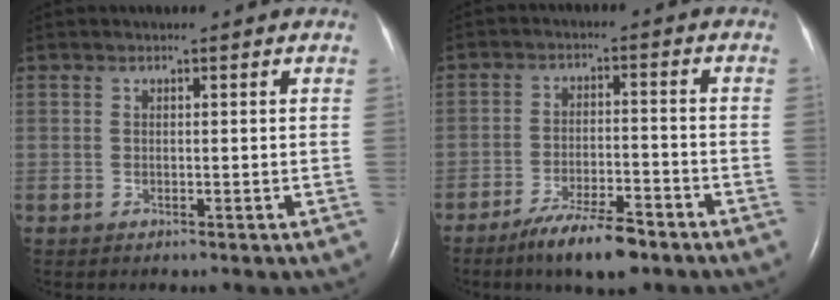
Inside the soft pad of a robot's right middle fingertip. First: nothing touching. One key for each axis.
{"total": 8.8, "fx": -6.5, "fy": 1.6, "fz": 5.6, "tx": -0.103, "ty": -0.014, "tz": -0.112}